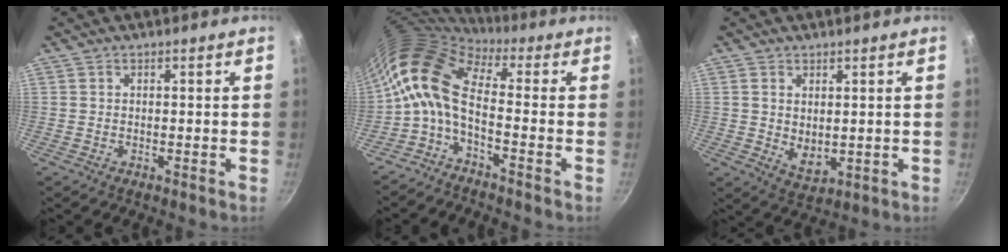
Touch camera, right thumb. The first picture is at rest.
{"total": 10.4, "force": [-0.4, 4.9, 9.1], "torque": [-0.178, 0.026, -0.025]}
{"total": 4.9, "force": [0.8, 3.2, 3.6], "torque": [-0.055, -0.019, 0.023]}